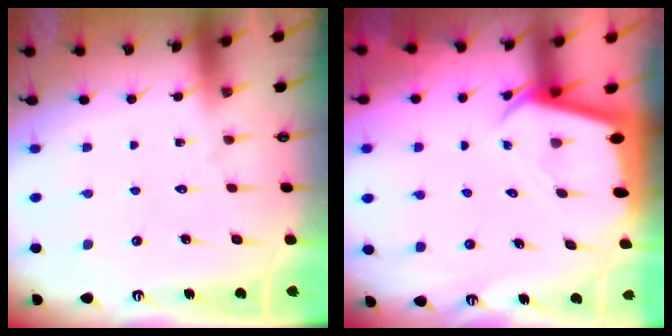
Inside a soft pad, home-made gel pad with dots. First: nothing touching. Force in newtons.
{"total": 2.5, "press": 2.5, "slide": 0.3}